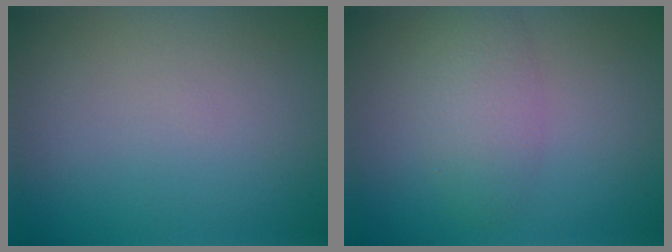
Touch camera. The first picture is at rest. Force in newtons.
{"total": 3.3, "press": 3.3, "slide": 0.1}